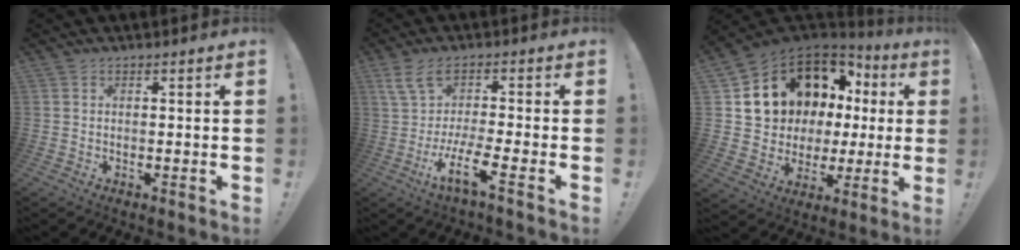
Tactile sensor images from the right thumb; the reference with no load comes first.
{"total": 11.2, "force": [-2.0, 2.4, 10.8], "torque": [-0.226, -0.005, -0.035]}
{"total": 13.1, "force": [6.7, 9.8, 5.6], "torque": [-0.090, -0.057, 0.146]}